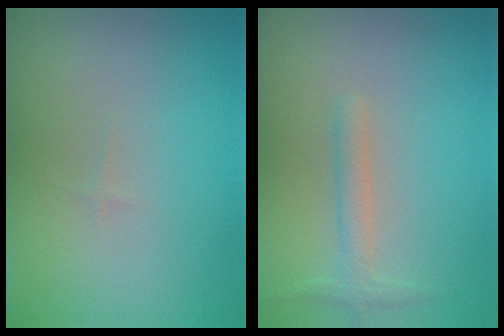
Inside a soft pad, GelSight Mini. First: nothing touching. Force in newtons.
{"total": 1.5, "press": 1.5, "slide": 0.0}